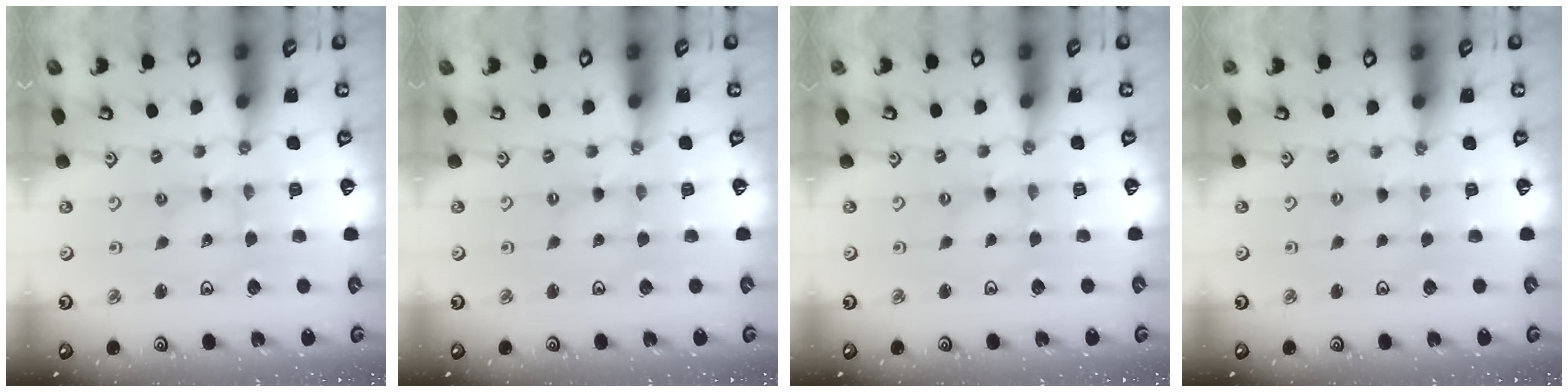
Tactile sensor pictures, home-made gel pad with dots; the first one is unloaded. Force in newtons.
{"total": 0.6, "press": 0.6, "slide": 0.1}
{"total": 0.0}
{"total": 0.8, "press": 0.8, "slide": 0.1}